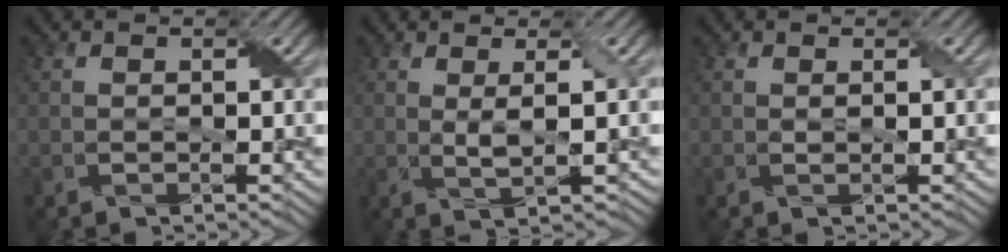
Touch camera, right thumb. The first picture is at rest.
{"total": 2.7, "force": [0.7, 0.3, 2.6], "torque": [-0.054, 0.004, 0.014]}
{"total": 0.6, "force": [0.2, 0.0, 0.6], "torque": [-0.013, 0.002, 0.003]}